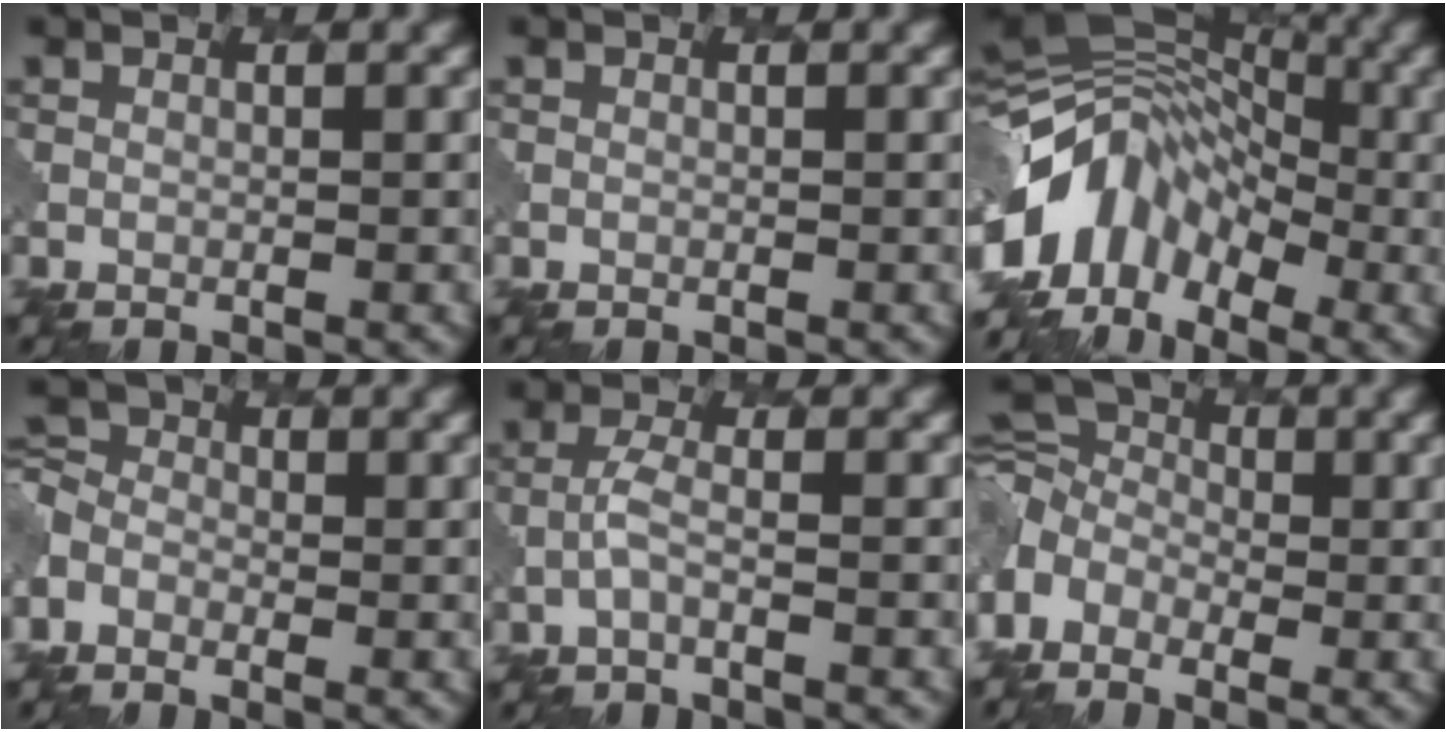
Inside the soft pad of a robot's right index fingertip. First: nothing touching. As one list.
[{"total": 0.0}, {"total": 10.9, "force": [-3.8, 7.5, 6.9], "torque": [-0.122, 0.006, -0.083]}, {"total": 3.2, "force": [-1.7, 2.3, 1.4], "torque": [-0.023, 0.002, -0.038]}, {"total": 1.4, "force": [-0.6, 0.1, 1.3], "torque": [-0.029, 0.003, -0.020]}, {"total": 4.8, "force": [-1.6, 3.5, 2.9], "torque": [-0.062, 0.001, -0.036]}]